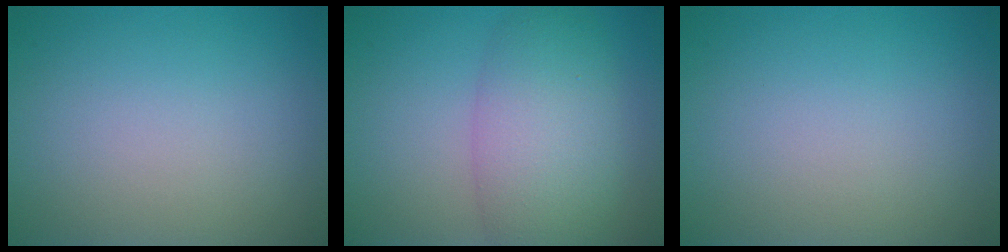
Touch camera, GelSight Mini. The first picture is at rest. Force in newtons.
{"total": 6.7, "press": 6.6, "slide": 0.6}
{"total": 0.0}